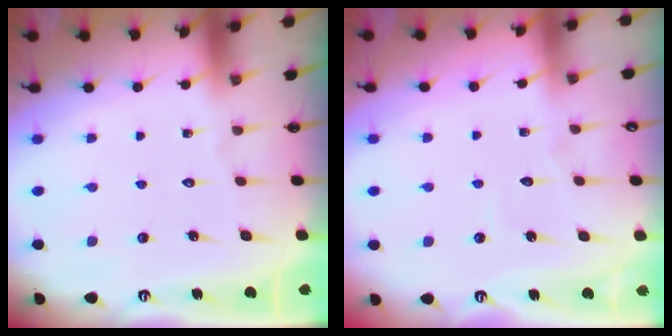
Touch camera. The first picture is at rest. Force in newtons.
{"total": 2.6, "press": 2.6, "slide": 0.2}